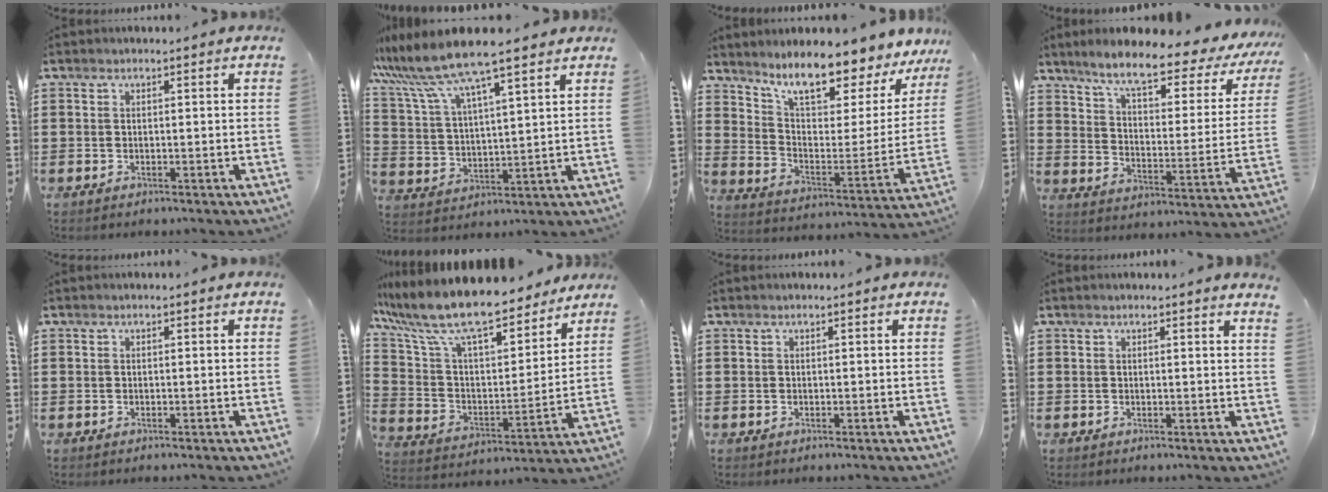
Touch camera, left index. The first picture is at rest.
{"total": 9.6, "force": [8.1, 0.2, 5.1], "torque": [-0.130, -0.035, 0.137]}
{"total": 9.5, "force": [8.4, 1.6, 4.1], "torque": [-0.089, -0.073, 0.138]}
{"total": 8.7, "force": [6.8, 0.8, 5.4], "torque": [-0.115, -0.041, 0.104]}
{"total": 0.0}
{"total": 12.1, "force": [10.3, 1.9, 6.2], "torque": [-0.161, -0.067, 0.179]}
{"total": 0.0}
{"total": 1.1, "force": [0.9, -0.2, 0.6], "torque": [-0.014, -0.003, 0.017]}